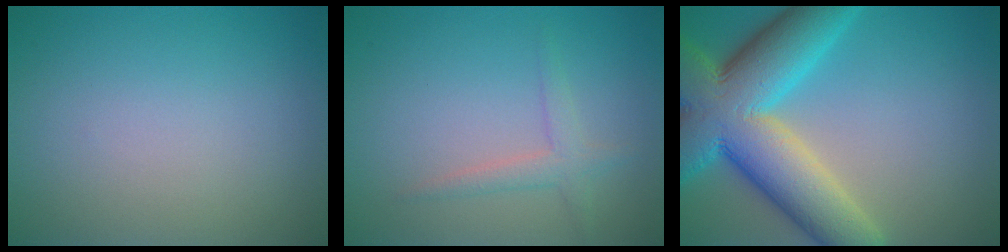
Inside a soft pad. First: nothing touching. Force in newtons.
{"total": 1.8, "press": 1.8, "slide": 0.0}
{"total": 13.2, "press": 13.2, "slide": 0.6}